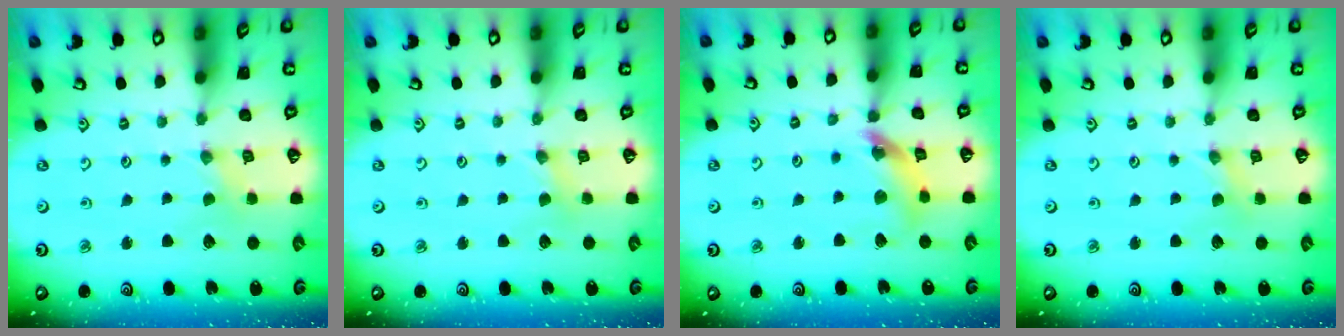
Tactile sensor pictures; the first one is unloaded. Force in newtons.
{"total": 2.1, "press": 2.0, "slide": 0.3}
{"total": 12.2, "press": 12.1, "slide": 1.6}
{"total": 0.0}